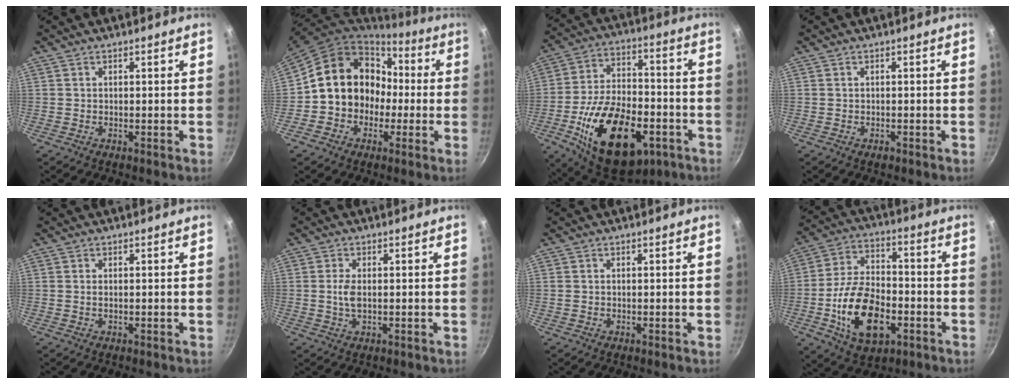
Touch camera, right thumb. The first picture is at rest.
{"total": 16.4, "force": [-0.6, 14.2, 8.3], "torque": [-0.101, 0.056, -0.011]}
{"total": 25.6, "force": [-9.6, 14.2, 19.0], "torque": [-0.297, 0.033, -0.144]}
{"total": 0.7, "force": [-0.4, 0.4, 0.3], "torque": [-0.007, 0.001, -0.007]}
{"total": 0.5, "force": [0.0, 0.3, 0.5], "torque": [-0.010, 0.001, -0.001]}
{"total": 3.1, "force": [0.0, 1.6, 2.7], "torque": [-0.059, 0.000, -0.002]}
{"total": 0.6, "force": [-0.1, 0.5, 0.2], "torque": [-0.004, 0.001, -0.001]}
{"total": 17.5, "force": [-5.2, 10.3, 13.1], "torque": [-0.217, 0.027, -0.089]}